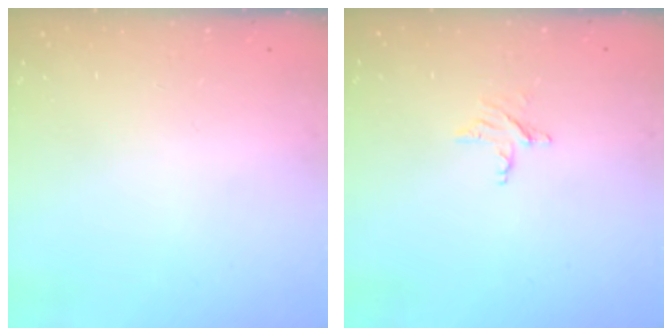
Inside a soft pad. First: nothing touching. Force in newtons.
{"total": 3.7, "press": 3.7, "slide": 0.2}